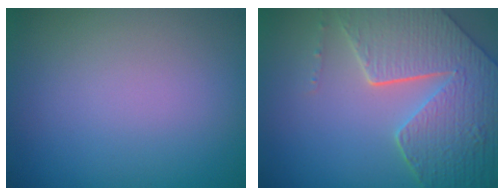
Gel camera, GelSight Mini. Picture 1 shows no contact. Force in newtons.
{"total": 8.4, "press": 6.1, "slide": 5.8}